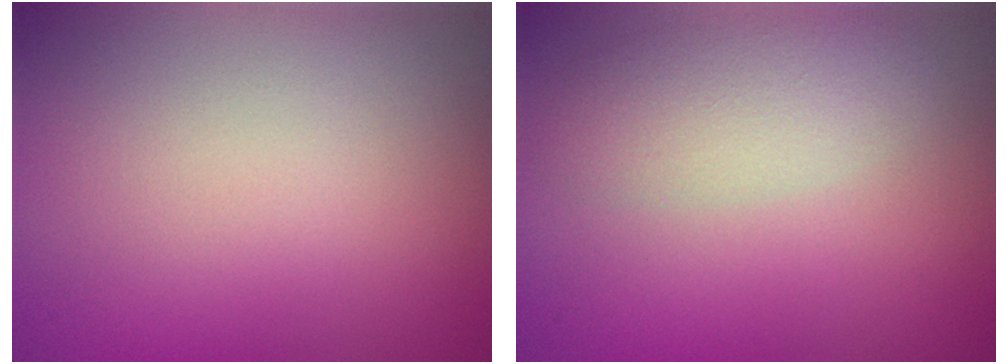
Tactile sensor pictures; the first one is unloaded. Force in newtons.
{"total": 3.3, "press": 3.2, "slide": 0.0}